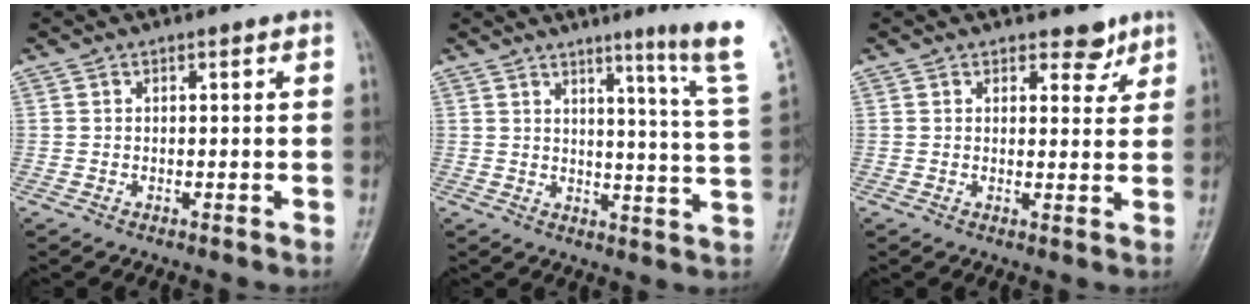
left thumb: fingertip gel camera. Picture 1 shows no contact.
{"total": 13.6, "force": [8.4, -0.5, 10.6], "torque": [-0.134, -0.061, 0.097]}
{"total": 3.5, "force": [2.6, 2.1, 1.1], "torque": [0.011, -0.015, 0.034]}